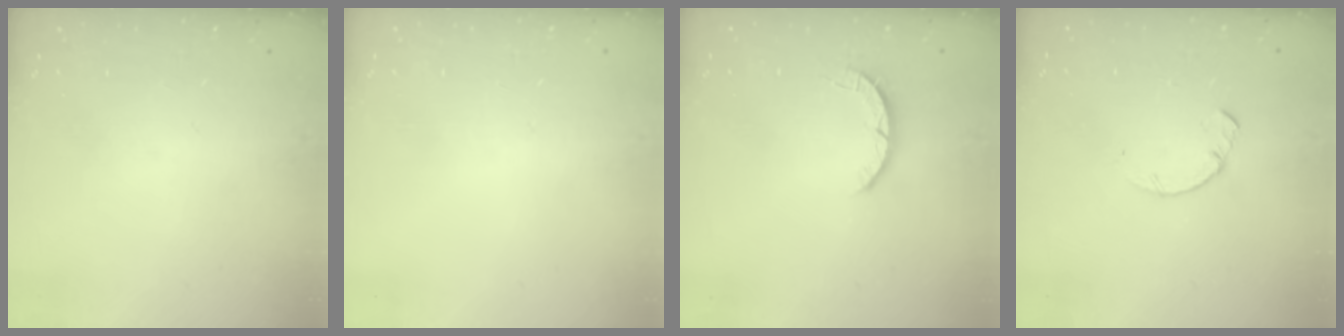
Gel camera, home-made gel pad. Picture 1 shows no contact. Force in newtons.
{"total": 2.6, "press": 2.6, "slide": 0.2}
{"total": 2.5, "press": 2.4, "slide": 0.4}
{"total": 1.4, "press": 1.4, "slide": 0.2}